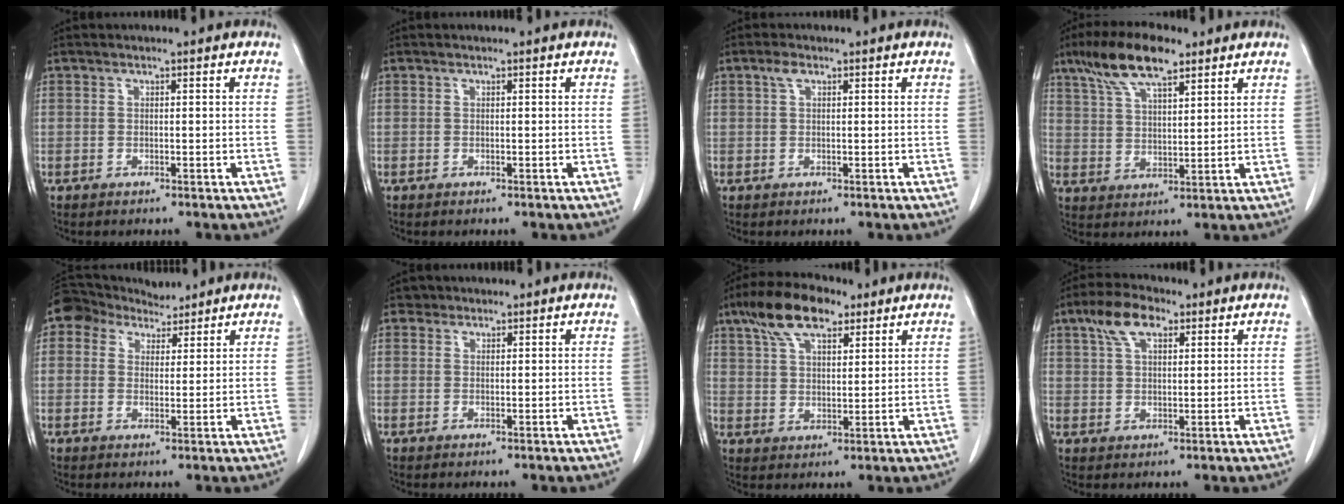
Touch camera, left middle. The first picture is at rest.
{"total": 0.0}
{"total": 1.5, "force": [0.8, 0.7, 1.1], "torque": [-0.025, 0.010, 0.015]}
{"total": 10.7, "force": [7.3, 2.9, 7.2], "torque": [-0.143, 0.019, 0.136]}
{"total": 5.5, "force": [5.0, 2.1, 0.7], "torque": [-0.019, 0.018, 0.091]}
{"total": 1.2, "force": [0.9, 0.8, -0.2], "torque": [0.007, 0.002, 0.011]}
{"total": 10.5, "force": [6.8, 4.0, 6.9], "torque": [-0.136, 0.024, 0.124]}
{"total": 6.6, "force": [3.7, 2.8, 4.7], "torque": [-0.096, 0.017, 0.069]}